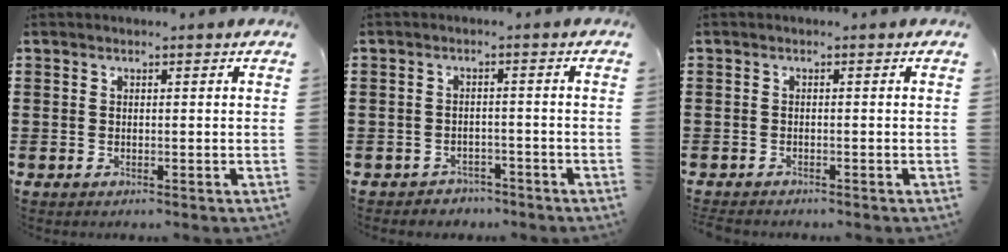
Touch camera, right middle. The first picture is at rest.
{"total": 1.9, "force": [-1.8, 0.5, -0.2], "torque": [-0.004, 0.002, -0.041]}
{"total": 0.8, "force": [-0.8, 0.1, 0.1], "torque": [-0.004, -0.001, -0.016]}